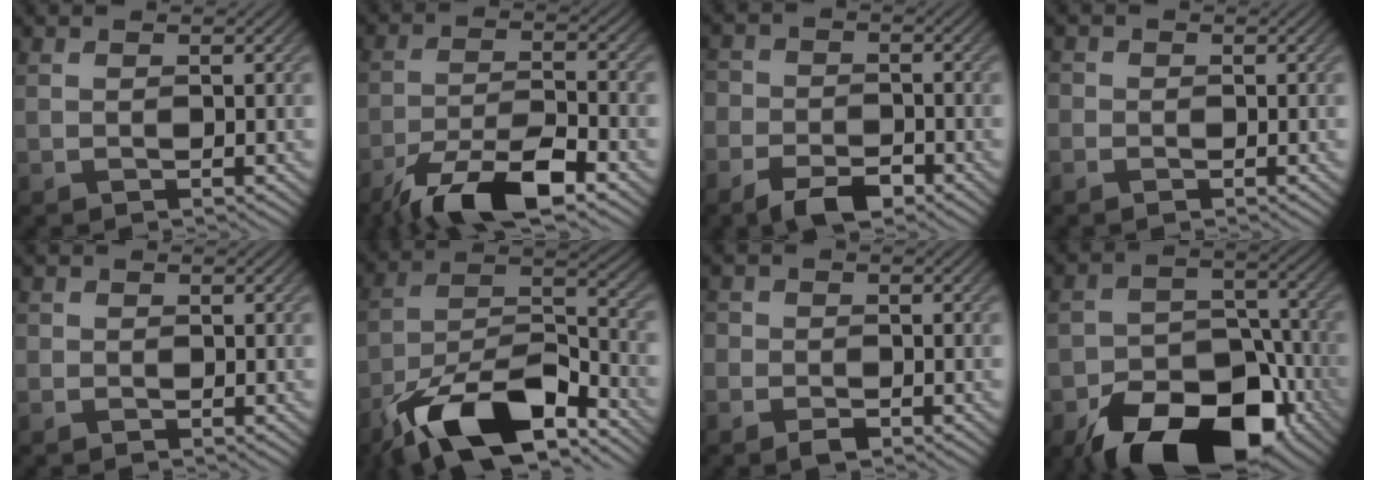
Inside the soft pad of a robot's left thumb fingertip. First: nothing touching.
{"total": 11.2, "force": [-7.7, 3.1, 7.5], "torque": [-0.138, -0.002, -0.145]}
{"total": 5.7, "force": [-3.6, 3.3, 2.9], "torque": [-0.054, -0.003, -0.075]}
{"total": 1.5, "force": [-0.5, 1.4, 0.3], "torque": [0.004, -0.001, -0.014]}
{"total": 0.9, "force": [-0.2, 0.9, 0.1], "torque": [0.003, -0.004, -0.005]}
{"total": 16.1, "force": [-10.6, 5.9, 10.5], "torque": [-0.204, -0.012, -0.209]}
{"total": 2.6, "force": [-1.4, 2.0, 1.0], "torque": [-0.017, -0.006, -0.037]}
{"total": 17.5, "force": [-10.7, 10.0, 9.5], "torque": [-0.148, -0.036, -0.171]}